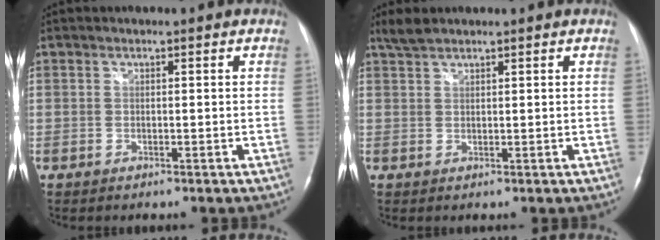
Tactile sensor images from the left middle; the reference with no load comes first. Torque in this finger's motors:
{"motor_torque": [0.13, -0.07, -0.07, 0.00]}